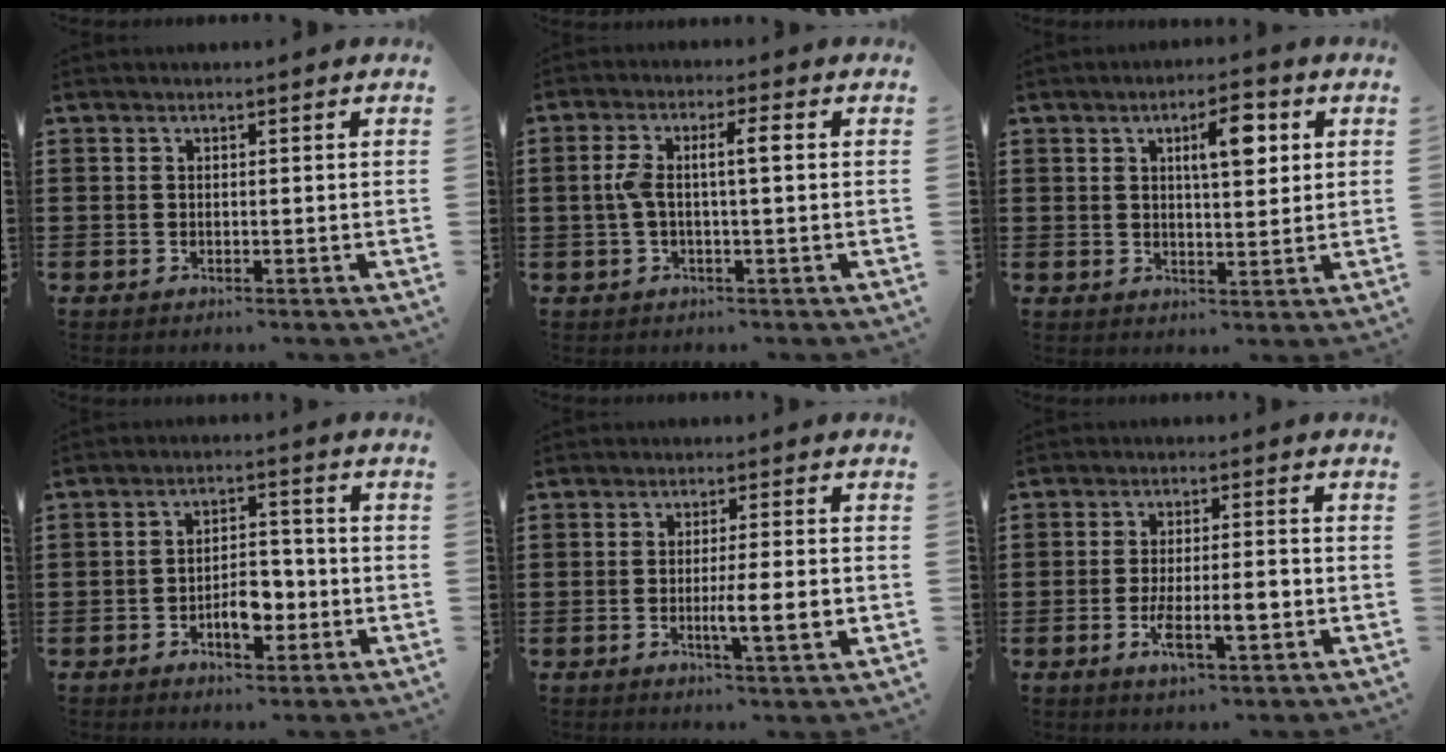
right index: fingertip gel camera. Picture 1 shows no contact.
{"total": 4.9, "force": [-0.1, 0.7, 4.8], "torque": [-0.111, -0.008, -0.013]}
{"total": 6.3, "force": [2.3, 2.0, 5.5], "torque": [-0.090, -0.001, 0.031]}
{"total": 5.9, "force": [-2.2, 3.1, 4.6], "torque": [-0.069, 0.006, -0.038]}
{"total": 6.0, "force": [-1.4, 0.5, 5.9], "torque": [-0.096, -0.009, -0.022]}
{"total": 6.4, "force": [-2.0, 1.7, 5.8], "torque": [-0.101, -0.005, -0.040]}